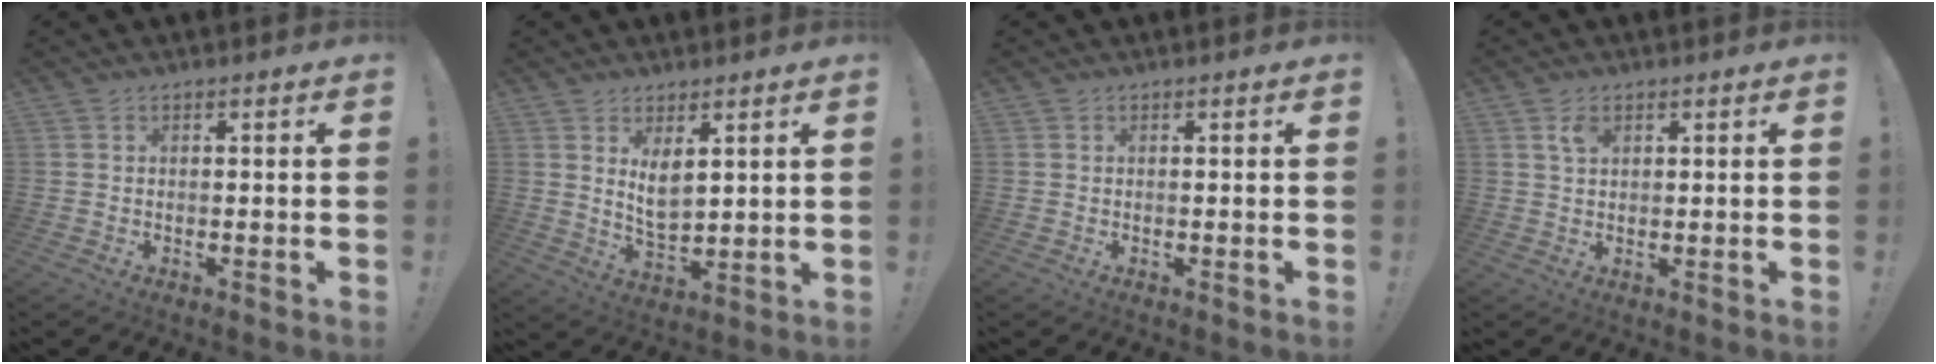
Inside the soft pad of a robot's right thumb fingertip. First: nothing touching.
{"total": 6.8, "force": [3.3, 3.1, 5.0], "torque": [-0.085, -0.023, 0.057]}
{"total": 0.0}
{"total": 3.2, "force": [1.7, 1.7, 2.1], "torque": [-0.029, -0.005, 0.029]}